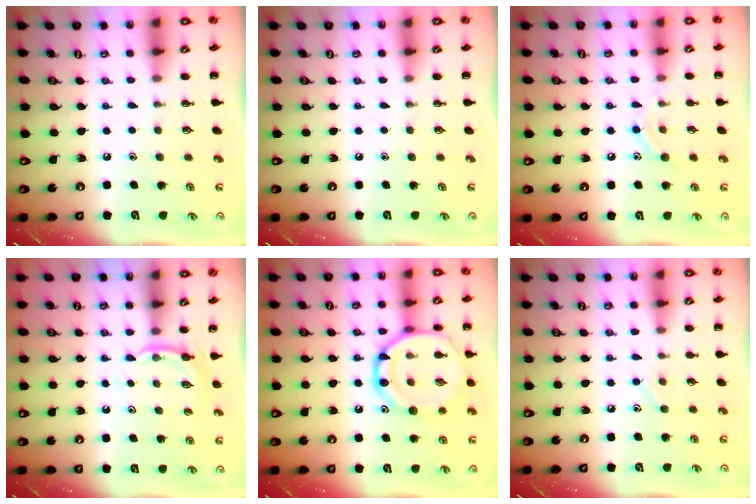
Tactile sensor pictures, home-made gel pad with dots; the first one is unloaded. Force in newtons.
{"total": 0.0}
{"total": 8.5, "press": 8.4, "slide": 1.3}
{"total": 3.9, "press": 3.7, "slide": 1.1}
{"total": 15.9, "press": 15.8, "slide": 1.3}
{"total": 6.1, "press": 5.9, "slide": 1.5}